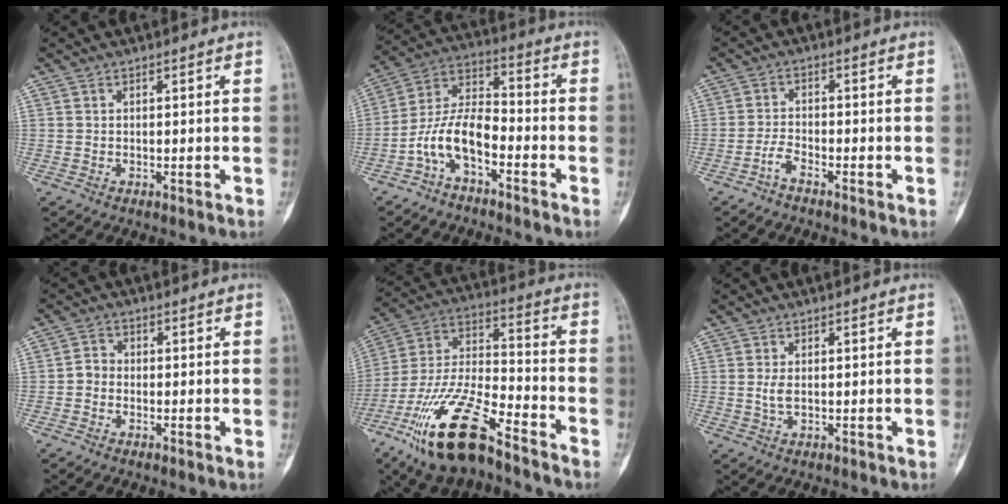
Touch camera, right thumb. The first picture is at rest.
{"total": 10.1, "force": [-4.7, 4.6, 7.6], "torque": [-0.149, 0.064, -0.098]}
{"total": 2.6, "force": [-2.1, 0.7, 1.4], "torque": [-0.032, 0.014, -0.047]}
{"total": 2.4, "force": [-0.8, 2.0, 1.1], "torque": [-0.010, 0.008, -0.024]}
{"total": 20.5, "force": [-13.1, 6.6, 14.4], "torque": [-0.301, 0.055, -0.244]}
{"total": 1.9, "force": [0.0, 0.8, 1.7], "torque": [-0.040, -0.003, 0.002]}